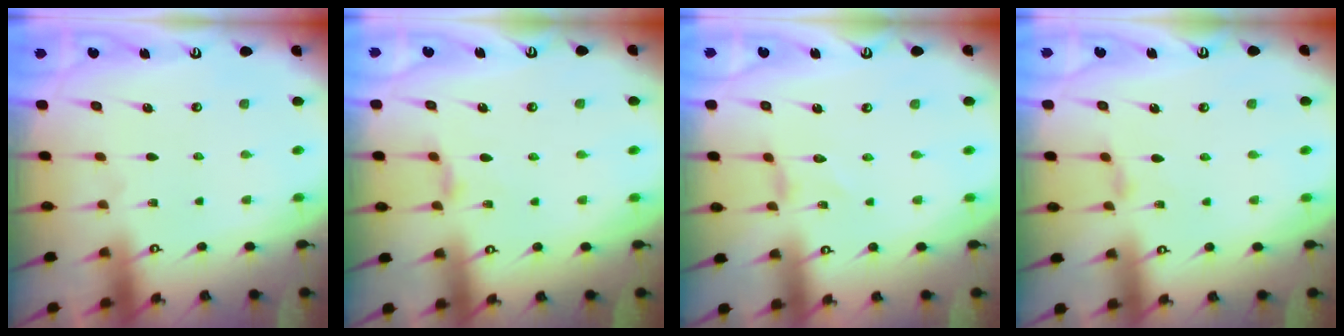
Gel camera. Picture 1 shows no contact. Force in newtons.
{"total": 3.6, "press": 3.6, "slide": 0.6}
{"total": 0.0}
{"total": 3.7, "press": 3.6, "slide": 0.5}